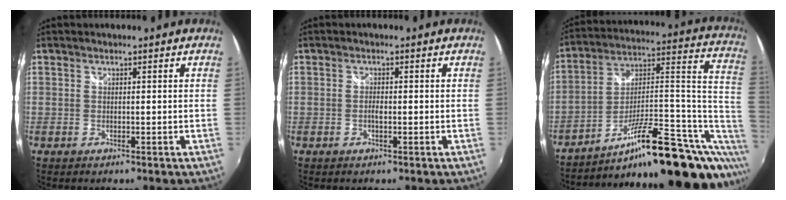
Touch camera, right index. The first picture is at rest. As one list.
[{"total": 1.1, "force": [-0.3, 0.4, 0.9], "torque": [-0.021, 0.001, -0.006]}, {"total": 26.2, "force": [-12.7, 8.1, 21.5], "torque": [-0.261, 0.035, -0.184]}]